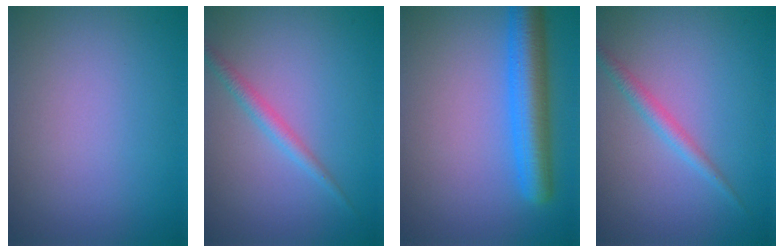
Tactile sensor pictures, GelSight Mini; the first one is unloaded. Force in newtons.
{"total": 1.8, "press": 1.8, "slide": 0.0}
{"total": 5.7, "press": 5.7, "slide": 0.3}
{"total": 1.8, "press": 1.8, "slide": 0.0}